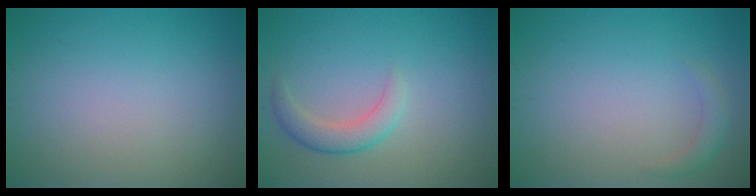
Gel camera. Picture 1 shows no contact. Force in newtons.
{"total": 2.5, "press": 2.5, "slide": 0.2}
{"total": 1.3, "press": 1.2, "slide": 0.1}